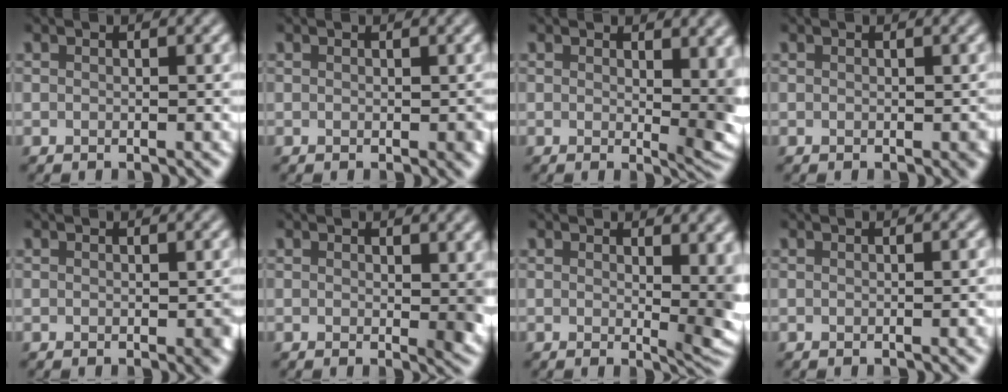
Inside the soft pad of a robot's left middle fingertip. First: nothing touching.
{"total": 0.7, "force": [0.1, 0.5, 0.5], "torque": [-0.008, -0.001, 0.002]}
{"total": 6.1, "force": [1.7, 2.6, 5.3], "torque": [-0.056, -0.012, 0.033]}
{"total": 0.5, "force": [0.0, 0.3, 0.4], "torque": [-0.006, -0.002, -0.001]}
{"total": 0.9, "force": [-0.1, 0.5, 0.7], "torque": [-0.009, -0.003, 0.000]}
{"total": 2.7, "force": [0.8, 1.4, 2.2], "torque": [-0.025, -0.006, 0.013]}
{"total": 7.0, "force": [1.7, 2.9, 6.1], "torque": [-0.064, -0.015, 0.037]}
{"total": 1.3, "force": [-0.3, 0.2, 1.3], "torque": [-0.013, -0.002, -0.002]}